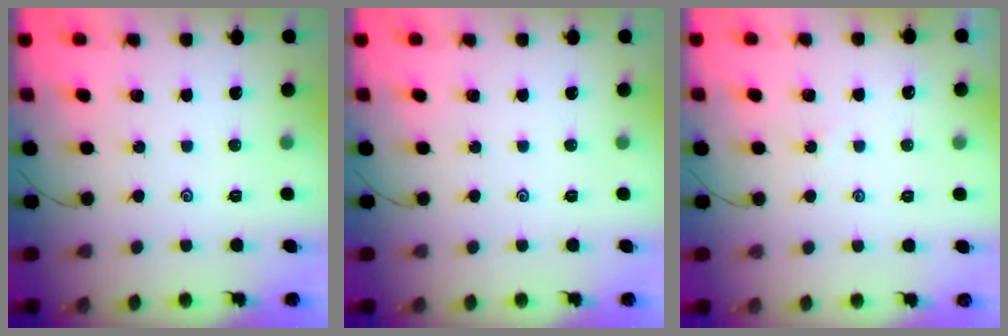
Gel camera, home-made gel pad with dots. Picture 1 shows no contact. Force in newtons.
{"total": 0.0}
{"total": 2.2, "press": 2.2, "slide": 0.5}